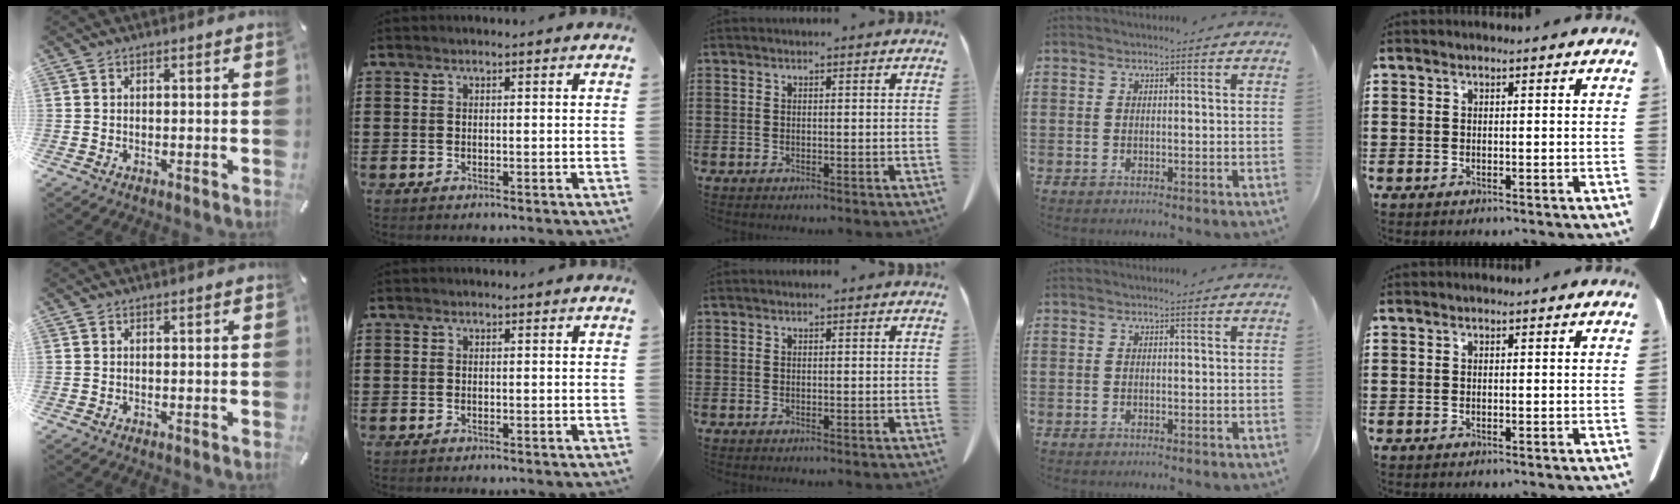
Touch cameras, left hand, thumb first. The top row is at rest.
{}